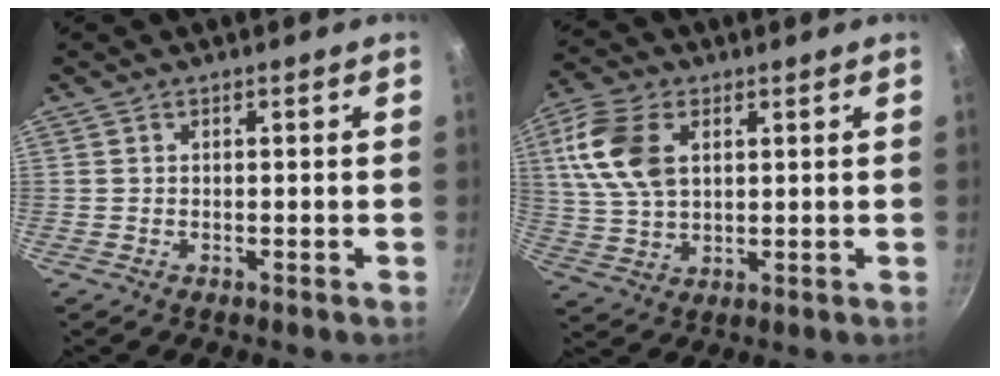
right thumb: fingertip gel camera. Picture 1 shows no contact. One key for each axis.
{"total": 12.1, "fx": 3.6, "fy": 7.5, "fz": 8.9, "tx": -0.168, "ty": -0.002, "tz": 0.069}